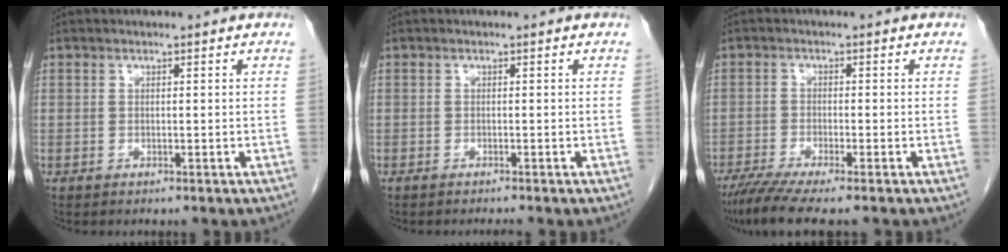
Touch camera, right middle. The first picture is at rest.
{"total": 1.1, "force": [-1.0, -0.2, 0.4], "torque": [-0.008, 0.000, -0.014]}
{"total": 6.6, "force": [-5.2, -0.2, 4.0], "torque": [-0.069, -0.021, -0.089]}